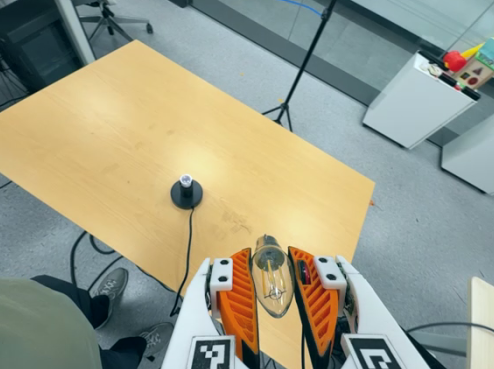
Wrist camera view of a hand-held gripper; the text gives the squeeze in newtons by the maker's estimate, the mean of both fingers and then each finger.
{"total": 19.4, "left": 21.6, "right": 17.2}